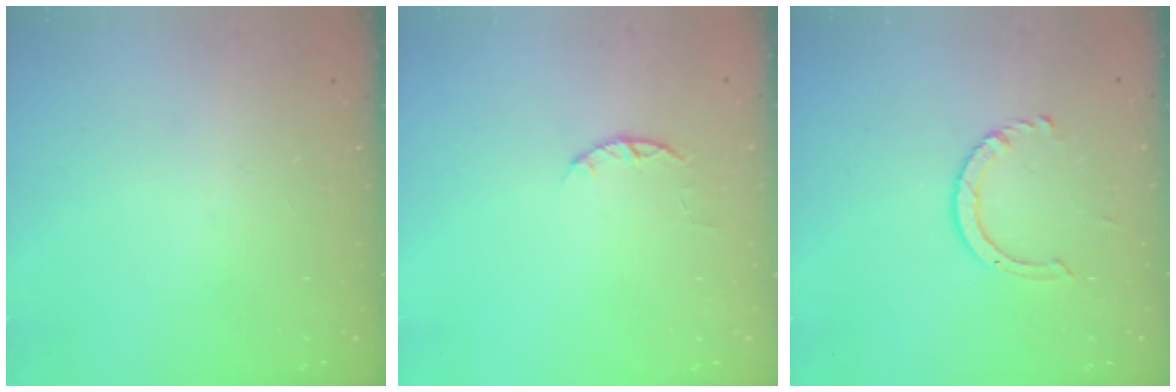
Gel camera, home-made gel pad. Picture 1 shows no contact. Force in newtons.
{"total": 2.5, "press": 2.4, "slide": 0.4}
{"total": 4.0, "press": 3.9, "slide": 0.5}